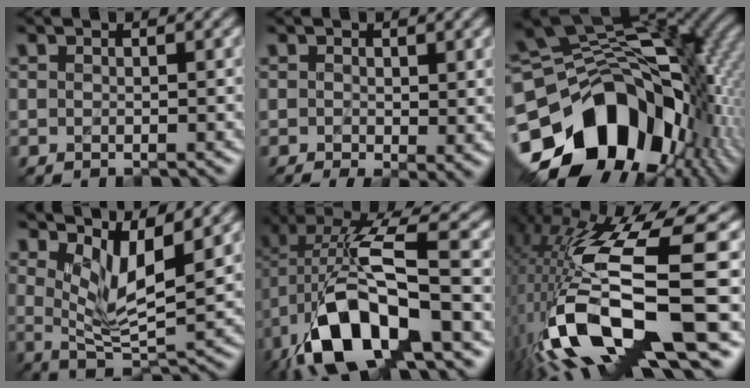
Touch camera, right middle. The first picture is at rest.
{"total": 3.3, "force": [-0.7, 1.6, 2.8], "torque": [-0.041, -0.011, -0.008]}
{"total": 17.2, "force": [-5.9, 12.0, 10.8], "torque": [-0.197, -0.022, -0.089]}
{"total": 4.6, "force": [2.4, 1.4, 3.7], "torque": [-0.073, -0.012, 0.049]}
{"total": 12.1, "force": [-4.2, 5.0, 10.1], "torque": [-0.203, 0.005, -0.076]}
{"total": 15.6, "force": [-4.6, 5.5, 13.9], "torque": [-0.281, -0.014, -0.070]}